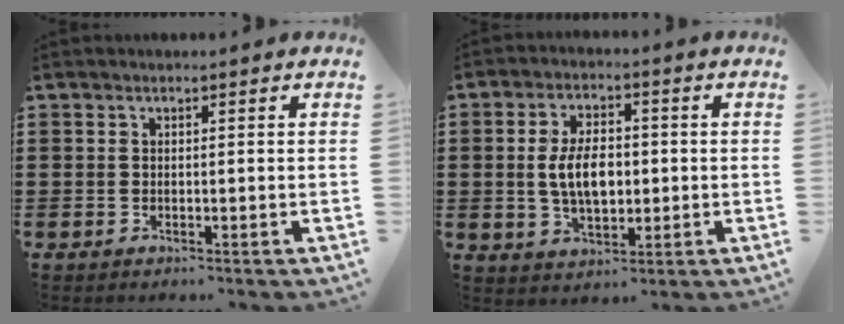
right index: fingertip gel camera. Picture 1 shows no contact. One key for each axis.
{"total": 7.0, "fx": 0.0, "fy": 3.9, "fz": 5.8, "tx": -0.109, "ty": 0.001, "tz": -0.009}